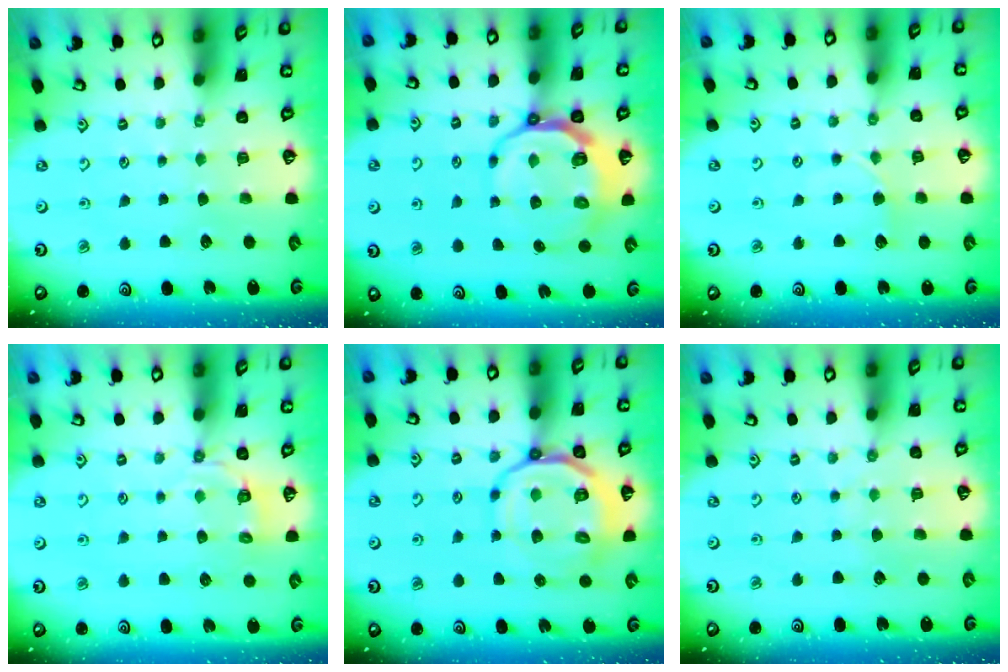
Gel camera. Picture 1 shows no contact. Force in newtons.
{"total": 10.1, "press": 9.4, "slide": 3.6}
{"total": 3.6, "press": 3.6, "slide": 0.4}
{"total": 4.4, "press": 4.0, "slide": 1.9}
{"total": 16.7, "press": 16.5, "slide": 2.6}
{"total": 5.4, "press": 5.4, "slide": 0.6}